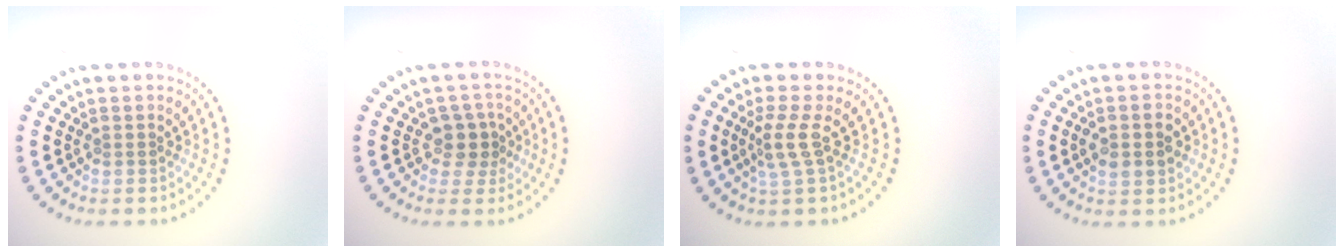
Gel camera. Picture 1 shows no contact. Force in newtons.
{"total": 2.3, "press": 1.9, "slide": 1.3}
{"total": 2.3, "press": 1.5, "slide": 1.6}
{"total": 2.9, "press": 2.9, "slide": 0.1}